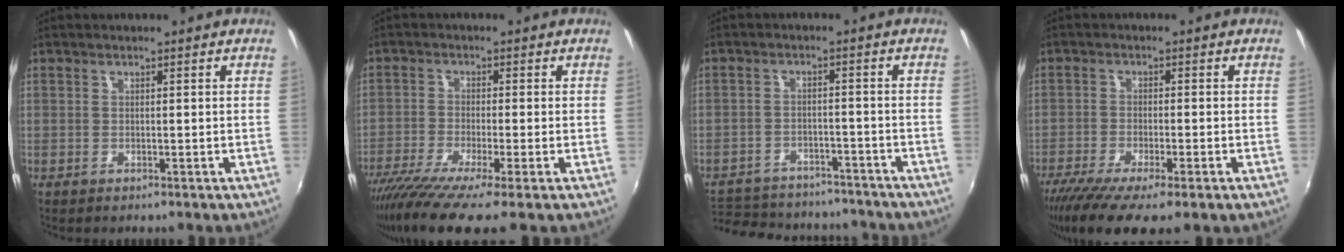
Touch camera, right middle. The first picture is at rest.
{"total": 9.8, "force": [-7.3, 0.0, 6.6], "torque": [-0.147, -0.046, -0.131]}
{"total": 20.7, "force": [-17.3, 8.4, 7.6], "torque": [-0.174, 0.013, -0.232]}
{"total": 11.1, "force": [-7.7, 1.9, 7.7], "torque": [-0.159, -0.049, -0.129]}